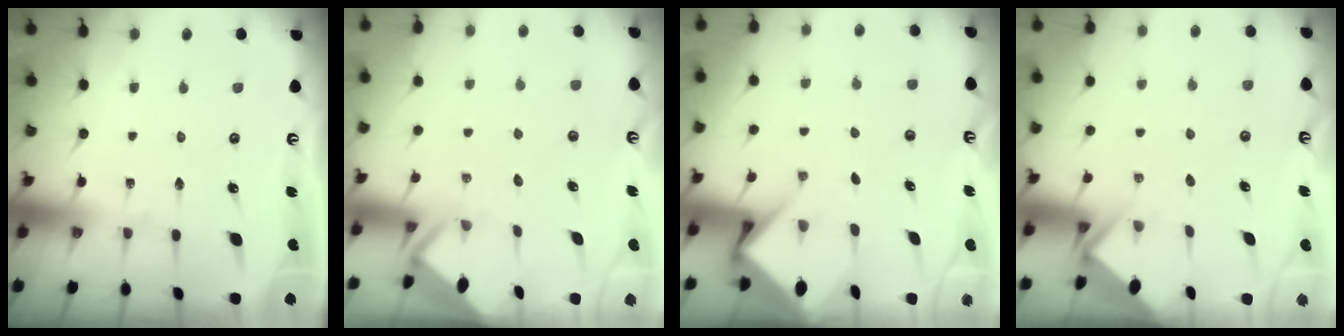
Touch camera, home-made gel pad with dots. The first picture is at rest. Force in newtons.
{"total": 2.9, "press": 2.9, "slide": 0.2}
{"total": 6.6, "press": 6.6, "slide": 0.5}
{"total": 2.9, "press": 2.9, "slide": 0.2}